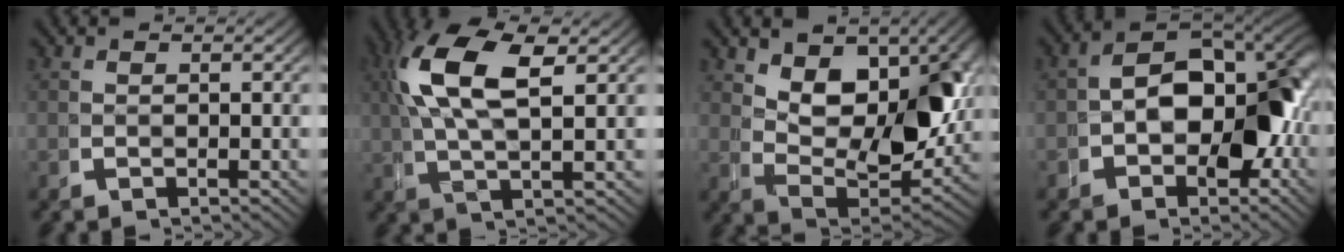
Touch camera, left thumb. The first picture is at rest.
{"total": 7.8, "force": [3.0, 3.0, 6.5], "torque": [-0.130, 0.012, 0.056]}
{"total": 9.7, "force": [1.5, 5.6, 7.7], "torque": [-0.150, -0.039, 0.043]}
{"total": 11.4, "force": [-0.8, 7.4, 8.6], "torque": [-0.123, -0.008, -0.013]}